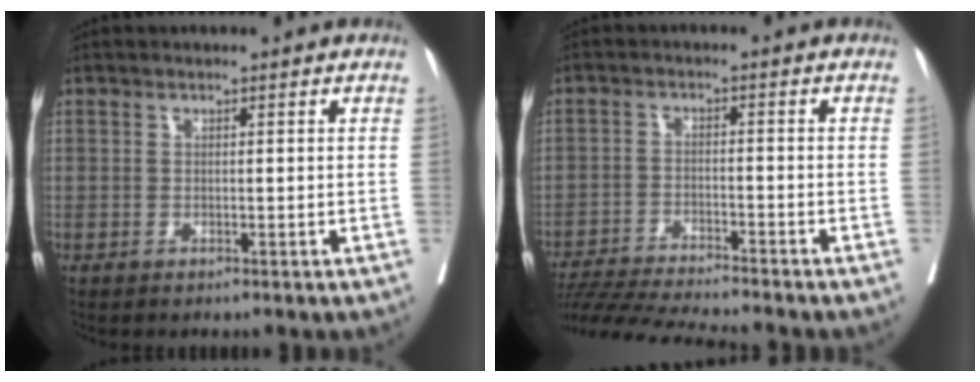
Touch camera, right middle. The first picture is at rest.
{"total": 12.4, "force": [-11.5, -0.7, 4.8], "torque": [-0.075, -0.017, -0.189]}